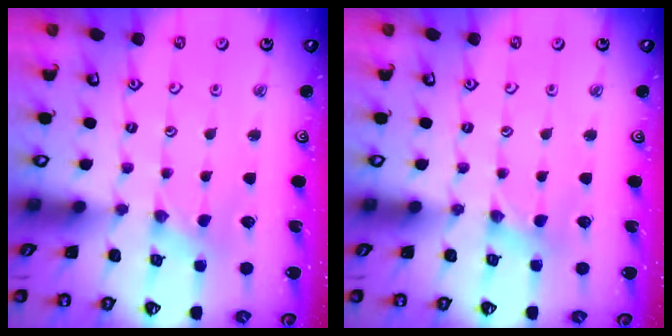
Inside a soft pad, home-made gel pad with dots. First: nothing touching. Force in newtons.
{"total": 2.1, "press": 2.0, "slide": 0.4}